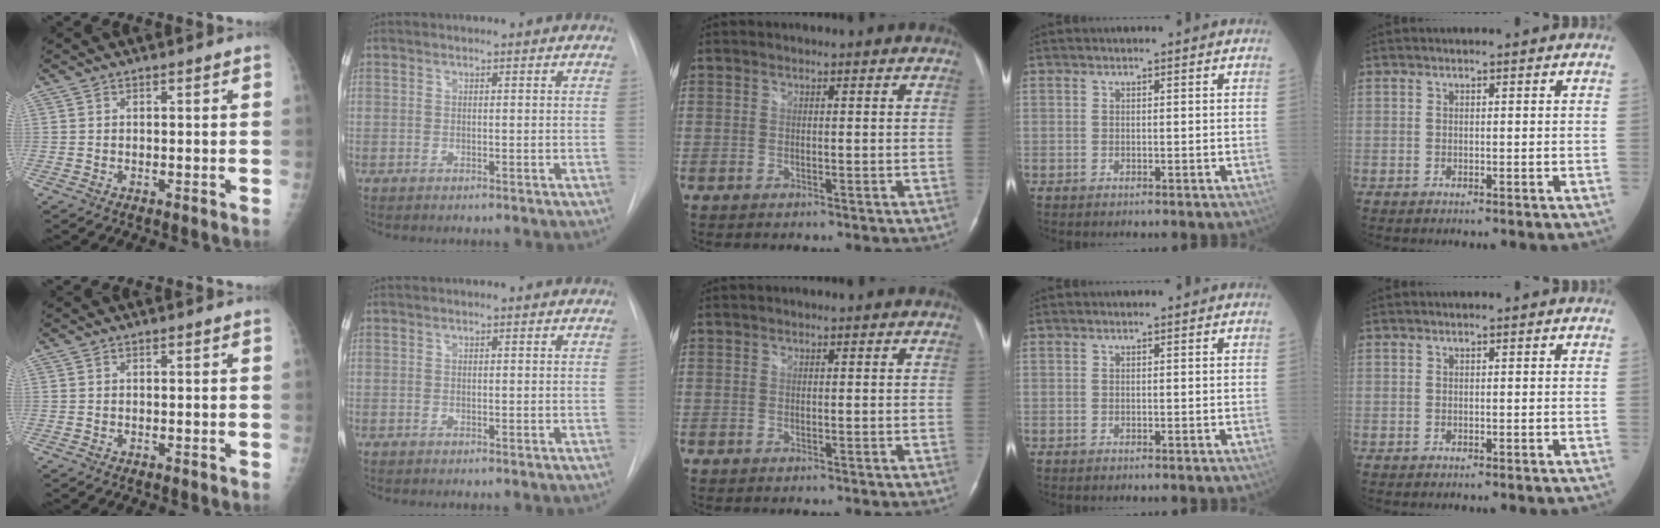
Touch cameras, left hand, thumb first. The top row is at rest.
{}